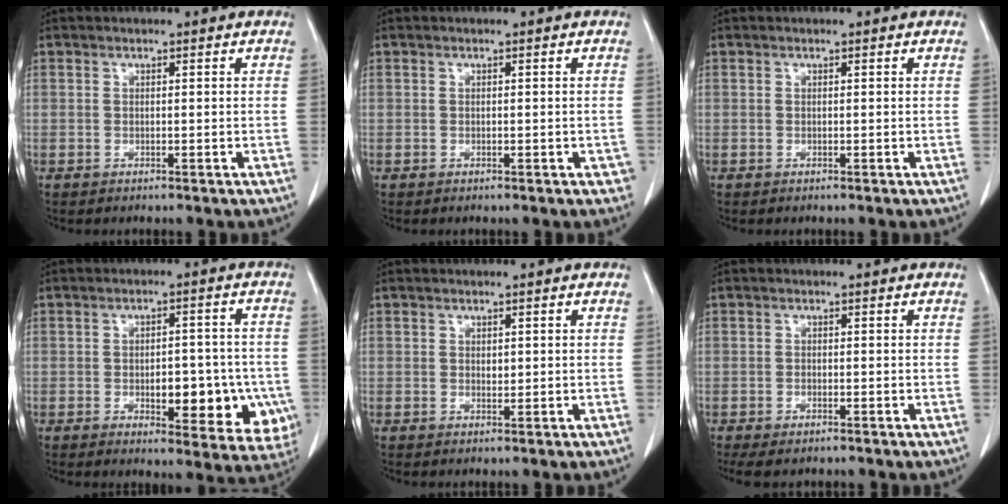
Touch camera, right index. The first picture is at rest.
{"total": 0.8, "force": [-0.3, 0.4, 0.6], "torque": [-0.002, 0.001, -0.004]}
{"total": 0.0}
{"total": 12.0, "force": [-3.2, 5.3, 10.3], "torque": [-0.112, 0.007, -0.027]}
{"total": 0.8, "force": [0.2, 0.5, 0.6], "torque": [-0.007, -0.001, 0.004]}
{"total": 3.0, "force": [-2.2, 1.1, 1.7], "torque": [-0.031, -0.008, -0.033]}